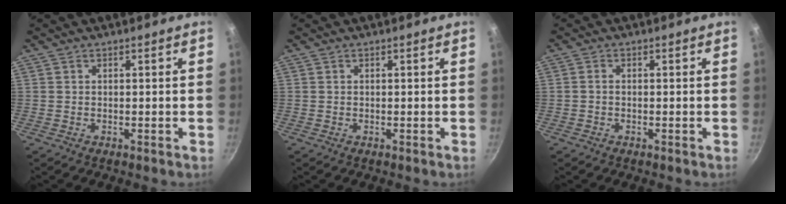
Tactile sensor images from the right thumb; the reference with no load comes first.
{"total": 0.0}
{"total": 0.8, "force": [-0.2, 0.6, 0.5], "torque": [-0.010, 0.005, -0.005]}